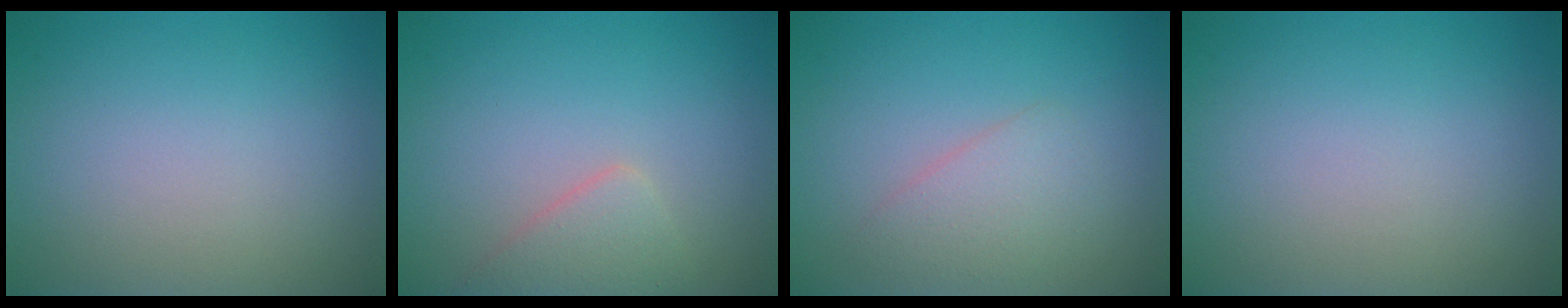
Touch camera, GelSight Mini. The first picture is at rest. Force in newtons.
{"total": 2.3, "press": 2.3, "slide": 0.1}
{"total": 2.3, "press": 2.3, "slide": 0.1}
{"total": 0.0}